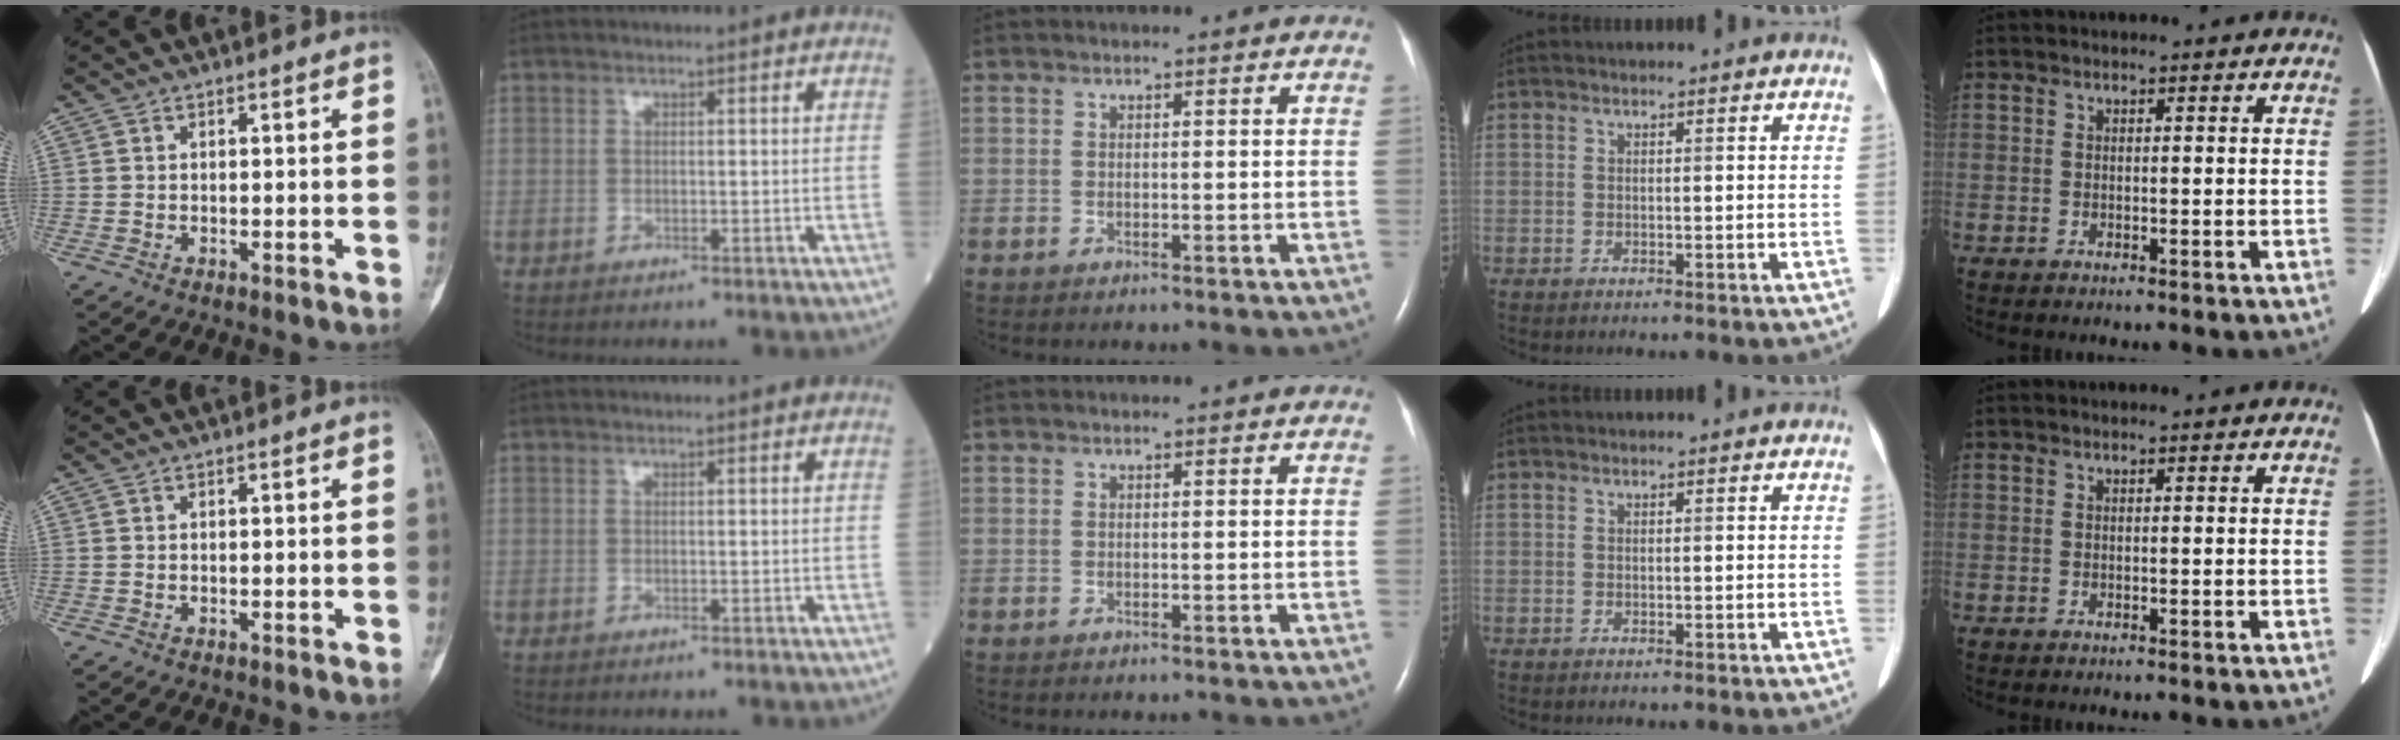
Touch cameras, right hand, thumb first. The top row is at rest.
{}